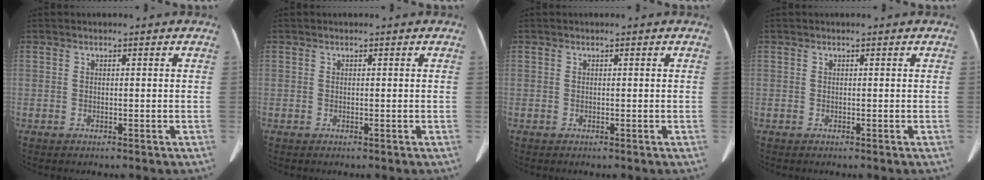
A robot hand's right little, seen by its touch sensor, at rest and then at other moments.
{"total": 0.0}
{"total": 0.0}
{"total": 0.0}